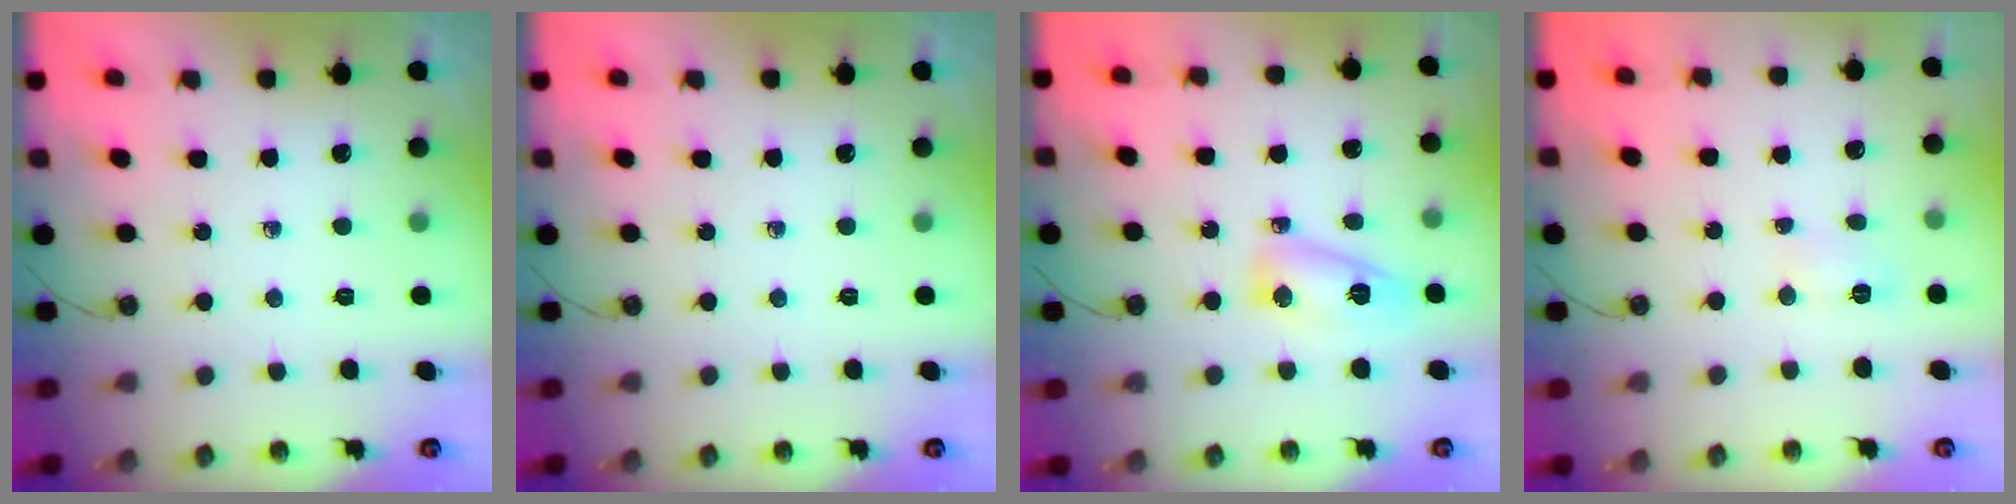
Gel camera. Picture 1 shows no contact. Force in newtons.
{"total": 0.0}
{"total": 8.0, "press": 8.0, "slide": 0.5}
{"total": 3.7, "press": 3.6, "slide": 0.5}